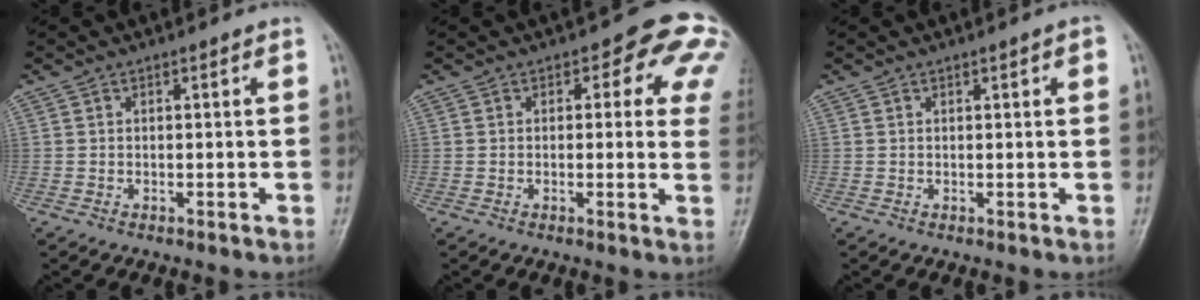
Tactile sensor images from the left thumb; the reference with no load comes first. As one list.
[{"total": 10.0, "force": [3.9, 5.3, 7.5], "torque": [-0.032, -0.009, 0.028]}, {"total": 1.6, "force": [0.6, 0.4, 1.4], "torque": [-0.017, 0.001, 0.007]}]